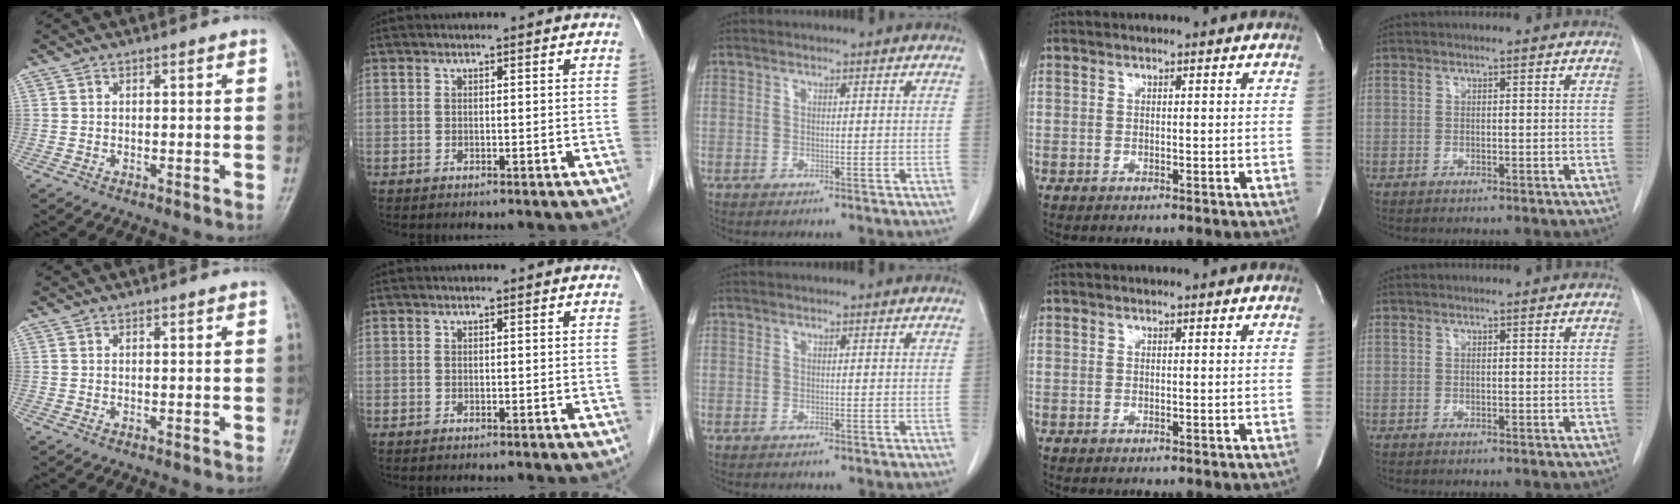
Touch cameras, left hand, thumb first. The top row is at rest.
{}